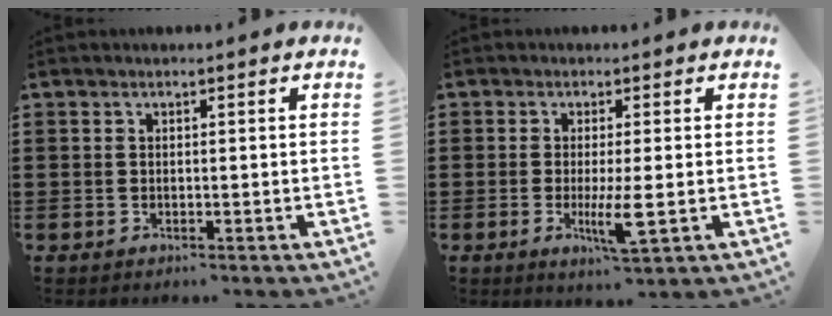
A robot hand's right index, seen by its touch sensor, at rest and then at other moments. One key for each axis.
{"total": 6.9, "fx": -2.1, "fy": 3.1, "fz": 5.8, "tx": -0.094, "ty": -0.006, "tz": -0.040}